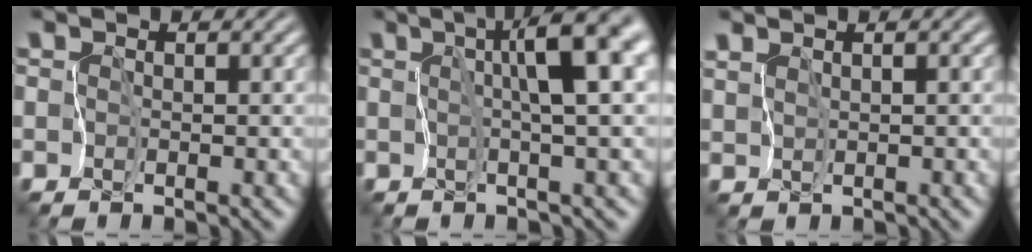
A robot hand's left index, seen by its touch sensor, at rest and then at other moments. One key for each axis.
{"total": 7.2, "fx": 1.7, "fy": 0.8, "fz": 7.0, "tx": -0.106, "ty": 0.022, "tz": 0.024}
{"total": 0.8, "fx": 0.7, "fy": 0.0, "fz": -0.2, "tx": 0.005, "ty": -0.002, "tz": 0.019}